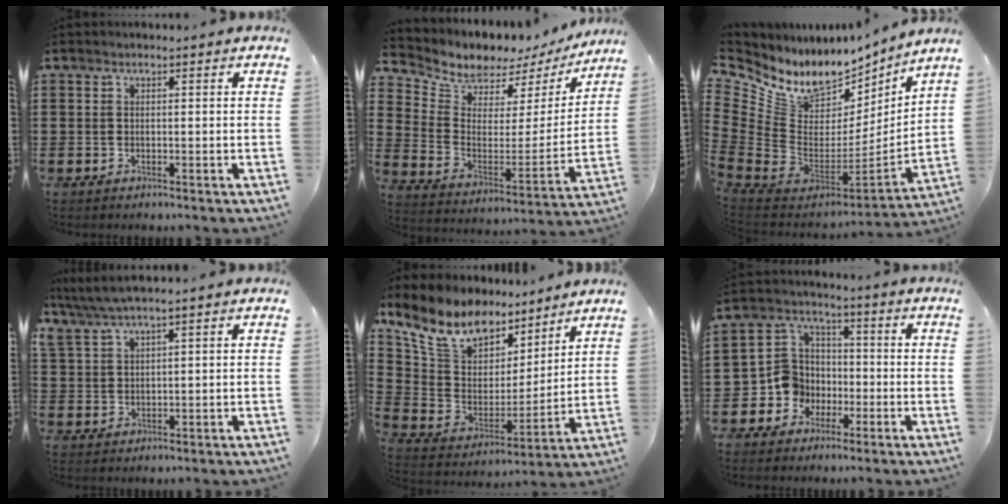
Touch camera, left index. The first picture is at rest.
{"total": 5.6, "force": [5.2, 2.2, 0.1], "torque": [-0.040, -0.042, 0.089]}
{"total": 10.1, "force": [6.8, 6.2, 4.2], "torque": [-0.122, -0.072, 0.119]}
{"total": 2.8, "force": [2.1, 0.2, 2.0], "torque": [-0.045, -0.002, 0.036]}
{"total": 10.6, "force": [8.9, 4.8, 3.3], "torque": [-0.118, -0.051, 0.163]}
{"total": 7.5, "force": [-2.1, 7.0, 1.7], "torque": [-0.089, 0.002, -0.045]}